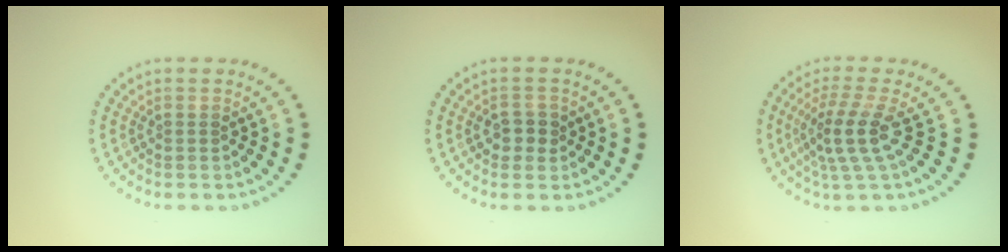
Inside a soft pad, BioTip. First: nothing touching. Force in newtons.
{"total": 2.0, "press": 1.9, "slide": 0.6}
{"total": 3.7, "press": 2.8, "slide": 2.3}